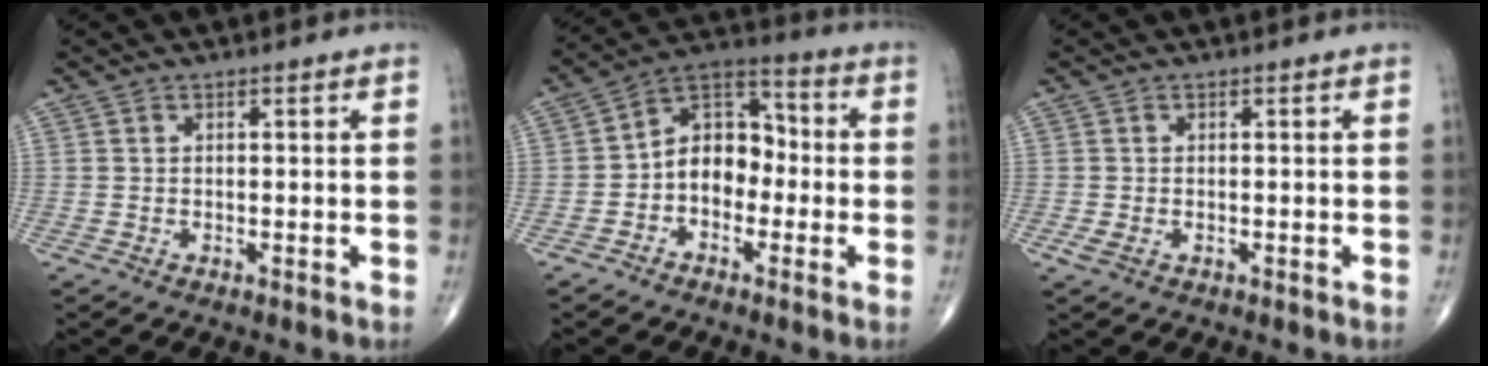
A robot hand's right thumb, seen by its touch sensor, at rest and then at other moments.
{"total": 10.2, "force": [-2.0, 7.5, 6.7], "torque": [-0.074, 0.045, -0.054]}
{"total": 1.6, "force": [-0.5, 1.0, 1.2], "torque": [-0.031, 0.000, -0.008]}